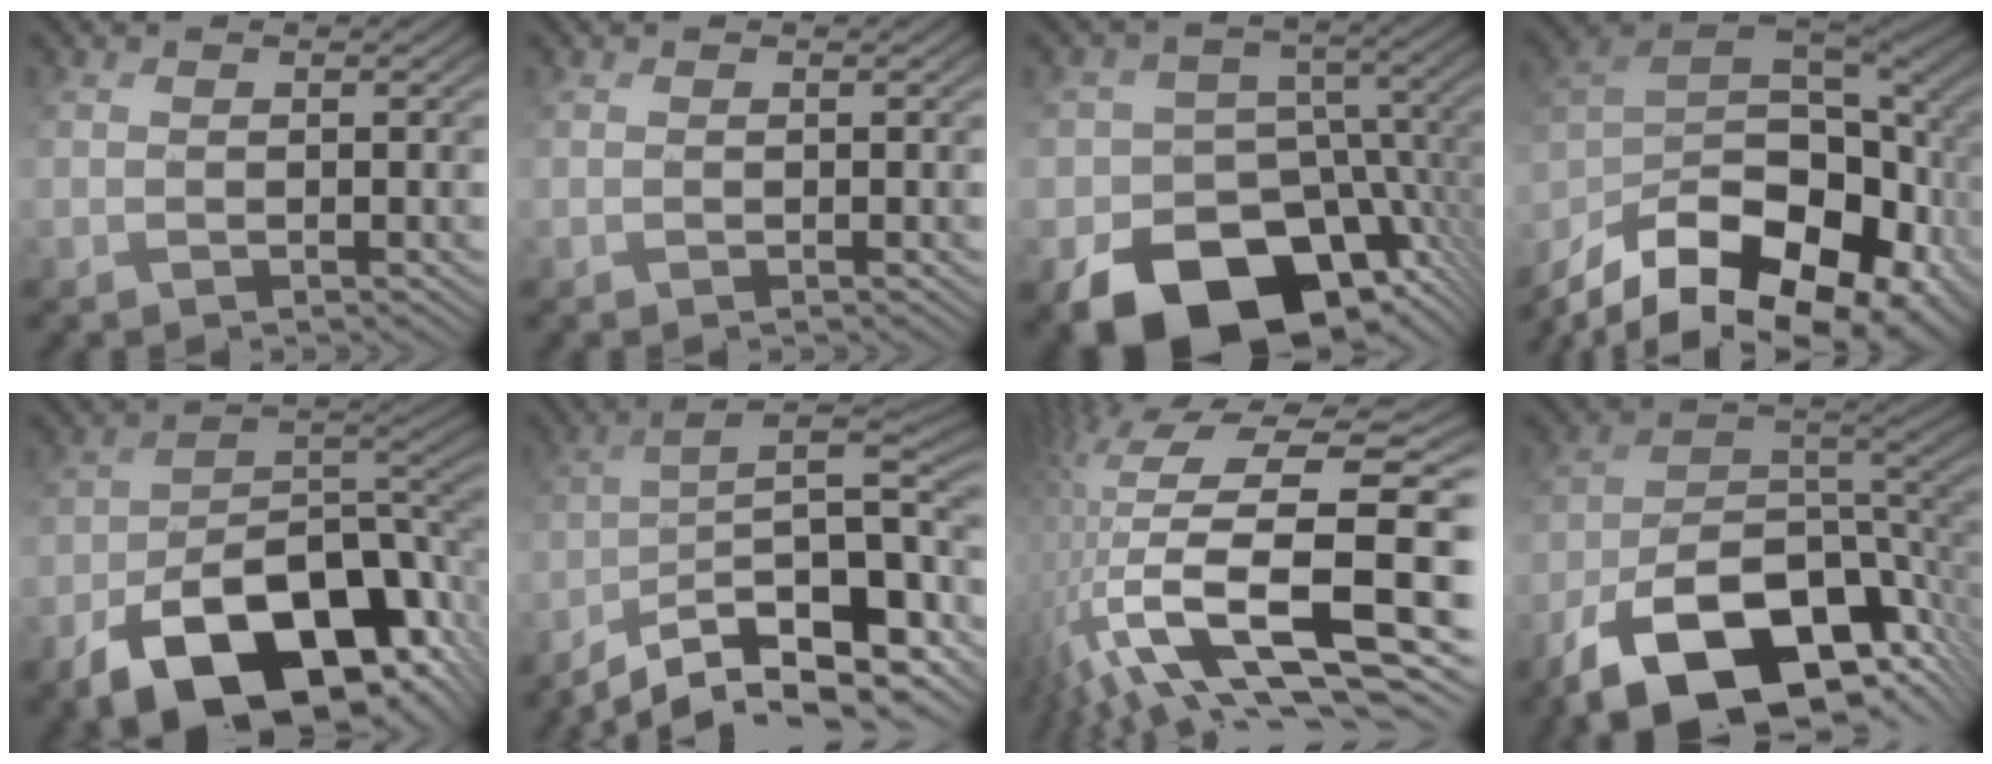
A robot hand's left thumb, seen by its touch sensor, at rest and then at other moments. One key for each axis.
{"total": 0.0}
{"total": 16.3, "fx": -8.6, "fy": 11.2, "fz": 8.2, "tx": -0.140, "ty": -0.052, "tz": -0.139}
{"total": 18.8, "fx": -11.0, "fy": 9.3, "fz": 12.1, "tx": -0.252, "ty": -0.021, "tz": -0.164}
{"total": 16.2, "fx": -8.4, "fy": 9.1, "fz": 10.4, "tx": -0.169, "ty": -0.028, "tz": -0.140}
{"total": 16.9, "fx": -10.5, "fy": 5.9, "fz": 11.8, "tx": -0.213, "ty": -0.014, "tz": -0.152}
{"total": 16.1, "fx": -3.0, "fy": 6.7, "fz": 14.3, "tx": -0.314, "ty": -0.023, "tz": -0.038}
{"total": 16.5, "fx": -9.9, "fy": 8.4, "fz": 10.3, "tx": -0.201, "ty": -0.030, "tz": -0.170}